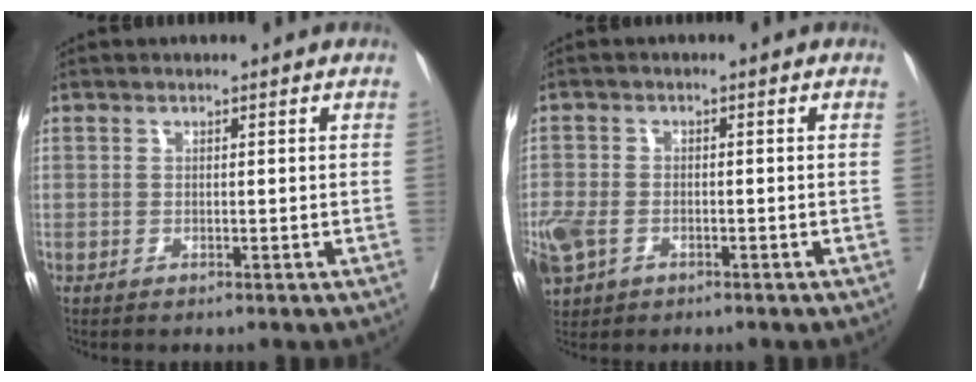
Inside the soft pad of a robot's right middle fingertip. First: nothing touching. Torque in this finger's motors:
{"motor_torque": [1.63, -0.50, 0.41, 0.21]}